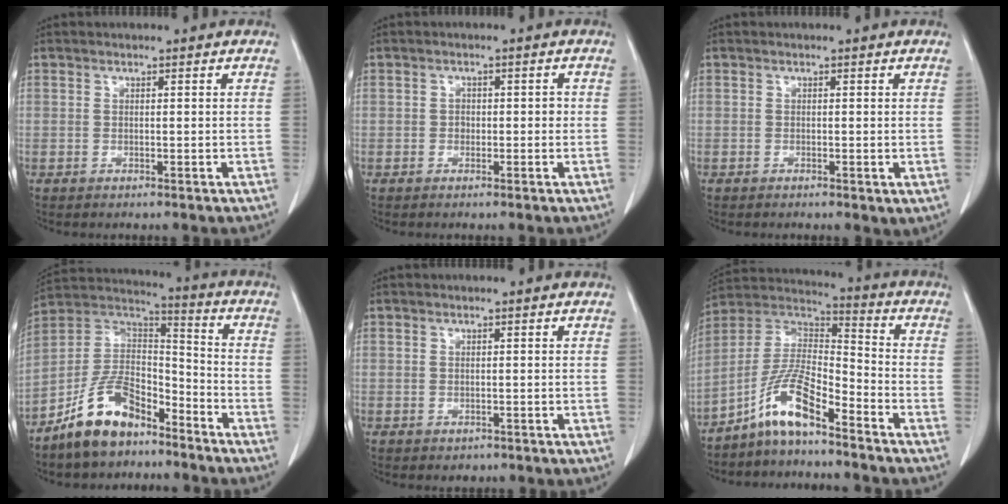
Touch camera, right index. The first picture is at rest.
{"total": 1.8, "force": [-0.2, 1.4, 1.2], "torque": [-0.012, 0.006, -0.003]}
{"total": 1.1, "force": [-0.3, 0.5, 1.0], "torque": [-0.017, -0.003, -0.003]}
{"total": 12.4, "force": [-8.9, 5.5, 6.7], "torque": [-0.135, 0.029, -0.170]}
{"total": 1.1, "force": [-0.5, 1.0, 0.2], "torque": [-0.005, 0.004, -0.002]}
{"total": 10.3, "force": [-7.1, 1.9, 7.2], "torque": [-0.156, 0.019, -0.137]}